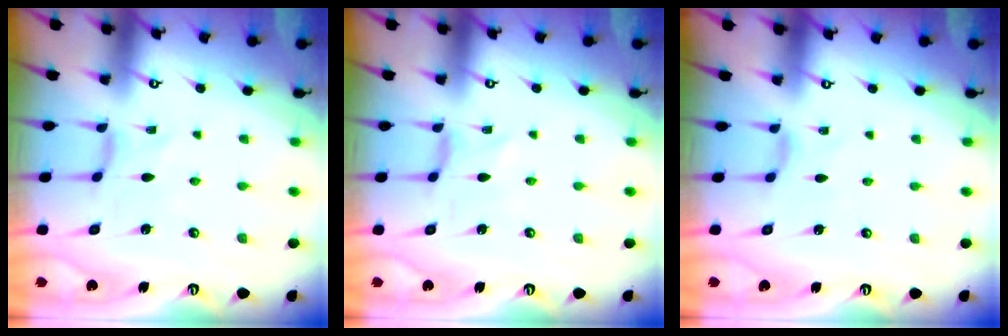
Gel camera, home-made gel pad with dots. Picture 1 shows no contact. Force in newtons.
{"total": 0.0}
{"total": 1.7, "press": 1.6, "slide": 0.4}